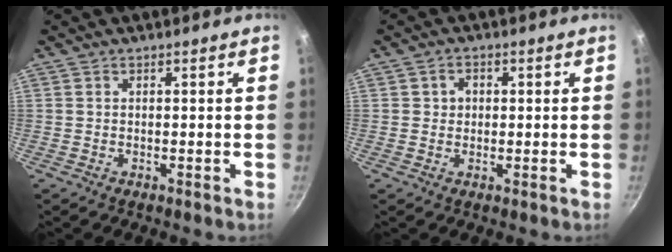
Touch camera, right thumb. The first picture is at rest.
{"total": 2.6, "force": [0.4, 2.3, 1.2], "torque": [-0.005, 0.003, 0.002]}